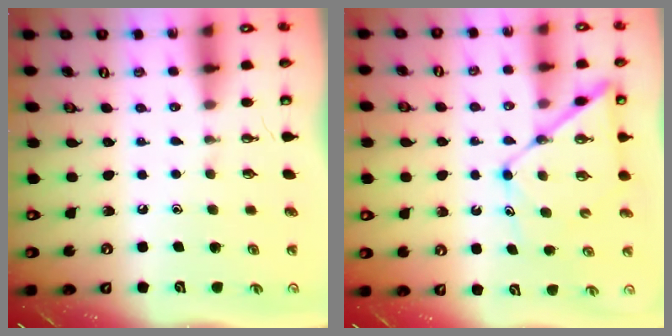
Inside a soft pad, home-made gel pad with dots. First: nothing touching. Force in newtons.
{"total": 11.2, "press": 11.1, "slide": 1.0}